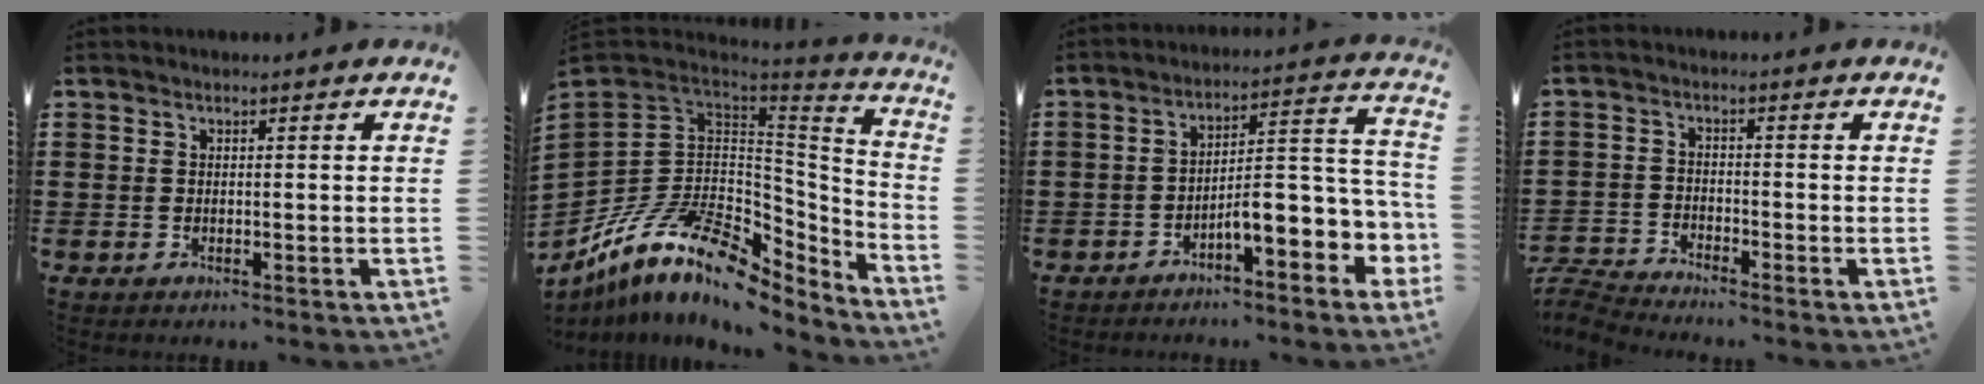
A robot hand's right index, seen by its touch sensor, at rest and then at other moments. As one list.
[{"total": 15.9, "force": [-8.4, 9.0, 10.1], "torque": [-0.224, 0.023, -0.149]}, {"total": 7.5, "force": [-3.4, 2.7, 6.1], "torque": [-0.090, -0.024, -0.067]}, {"total": 3.6, "force": [-3.5, -0.1, 0.2], "torque": [-0.023, -0.009, -0.078]}]